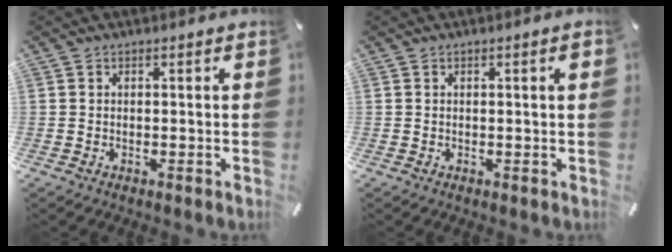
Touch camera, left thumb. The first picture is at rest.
{"total": 1.8, "force": [0.4, 0.2, 1.8], "torque": [-0.033, 0.003, 0.005]}